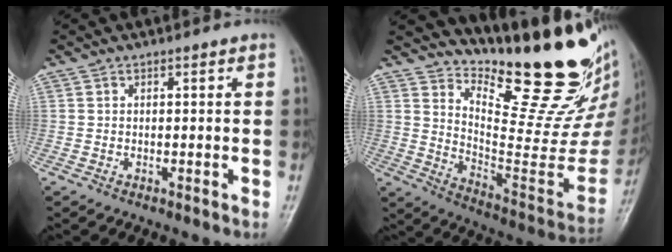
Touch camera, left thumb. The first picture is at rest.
{"total": 24.4, "force": [19.5, 6.8, 13.0], "torque": [-0.144, -0.164, 0.282]}